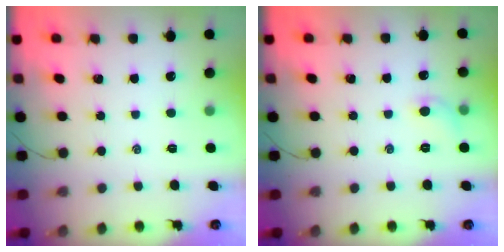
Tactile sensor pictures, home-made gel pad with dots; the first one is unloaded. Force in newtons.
{"total": 5.9, "press": 5.7, "slide": 1.5}